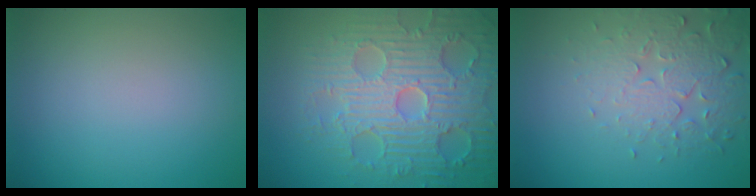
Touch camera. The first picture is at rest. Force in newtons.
{"total": 8.3, "press": 6.4, "slide": 5.2}
{"total": 4.1, "press": 3.9, "slide": 1.2}